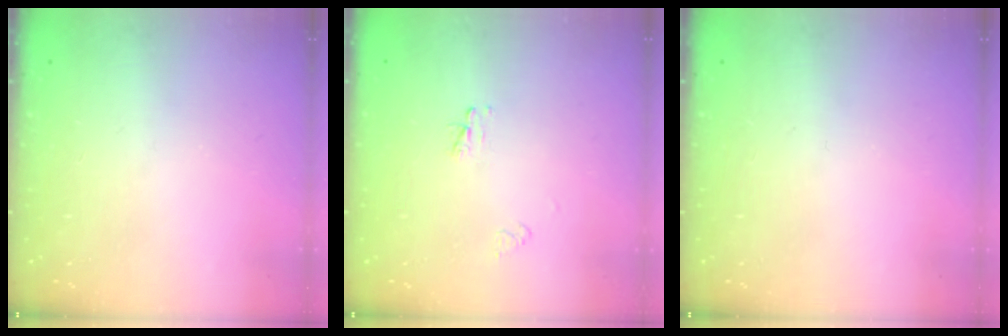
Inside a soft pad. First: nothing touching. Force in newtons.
{"total": 2.3, "press": 2.2, "slide": 0.2}
{"total": 0.0}